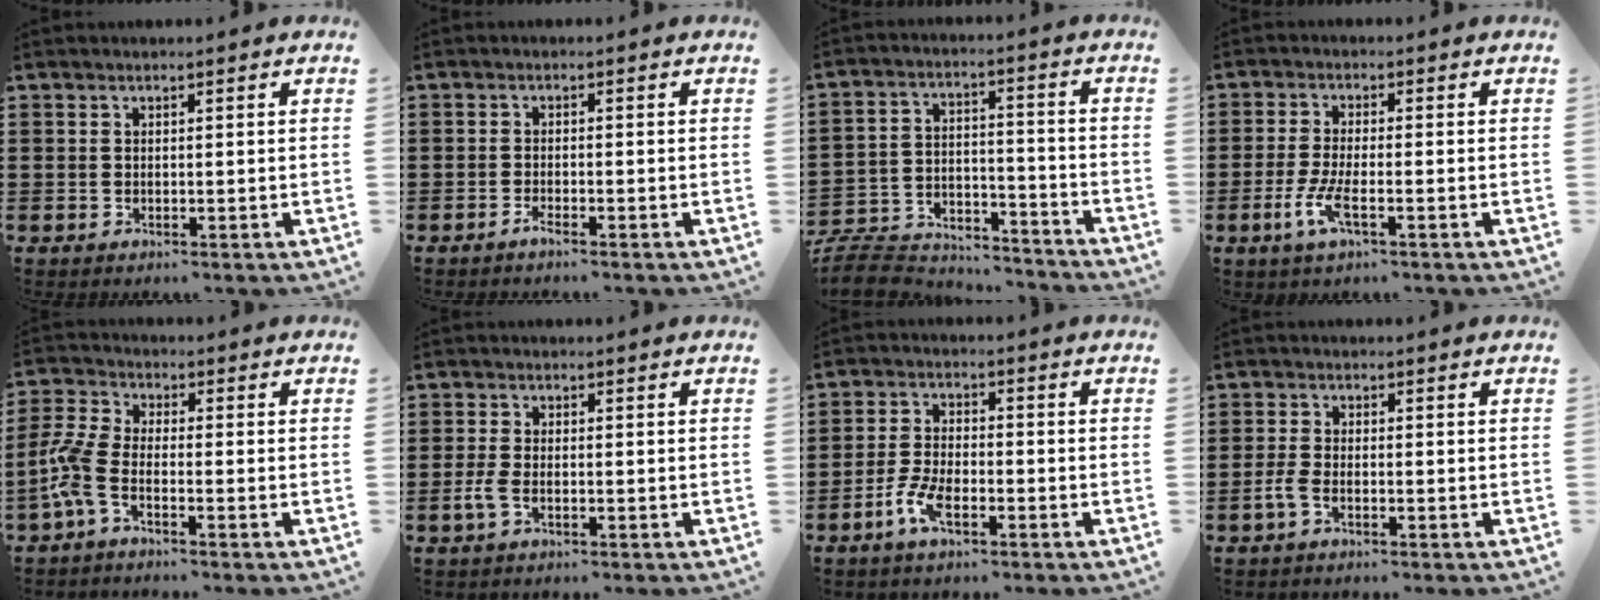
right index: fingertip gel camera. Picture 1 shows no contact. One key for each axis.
{"total": 1.4, "fx": -1.2, "fy": 0.0, "fz": 0.7, "tx": -0.012, "ty": -0.005, "tz": -0.022}
{"total": 8.9, "fx": -8.4, "fy": 2.1, "fz": 1.8, "tx": -0.048, "ty": 0.016, "tz": -0.169}
{"total": 4.9, "fx": -2.1, "fy": 1.0, "fz": 4.3, "tx": -0.105, "ty": -0.015, "tz": -0.047}
{"total": 5.3, "fx": -2.7, "fy": 1.8, "fz": 4.2, "tx": -0.124, "ty": -0.016, "tz": -0.062}
{"total": 2.5, "fx": -1.1, "fy": 0.9, "fz": 2.1, "tx": -0.052, "ty": -0.006, "tz": -0.023}
{"total": 5.2, "fx": -3.0, "fy": 1.9, "fz": 3.7, "tx": -0.097, "ty": -0.003, "tz": -0.064}
{"total": 2.3, "fx": -1.3, "fy": 0.7, "fz": 1.8, "tx": -0.047, "ty": -0.006, "tz": -0.027}